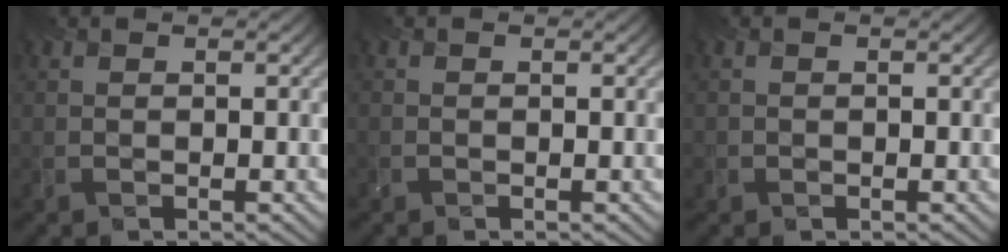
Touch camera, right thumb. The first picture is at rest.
{"total": 0.0}
{"total": 0.6, "force": [-0.2, 0.5, 0.0], "torque": [0.002, -0.004, -0.007]}